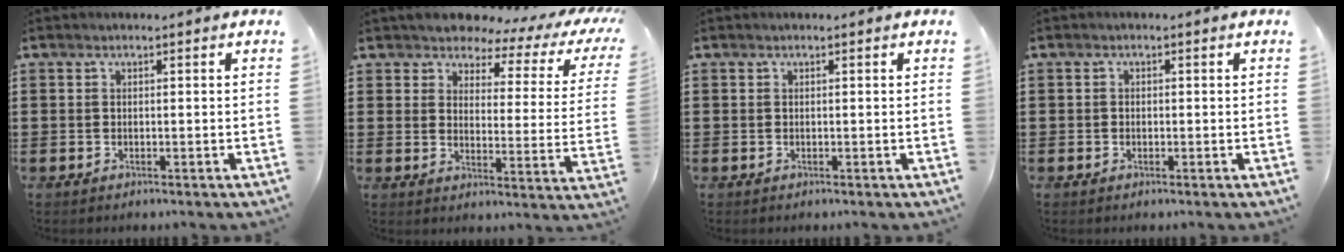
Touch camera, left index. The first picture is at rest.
{"total": 4.2, "force": [3.7, 1.7, 1.2], "torque": [-0.043, -0.024, 0.057]}
{"total": 0.0}
{"total": 0.6, "force": [-0.1, 0.6, 0.1], "torque": [-0.004, 0.004, -0.003]}